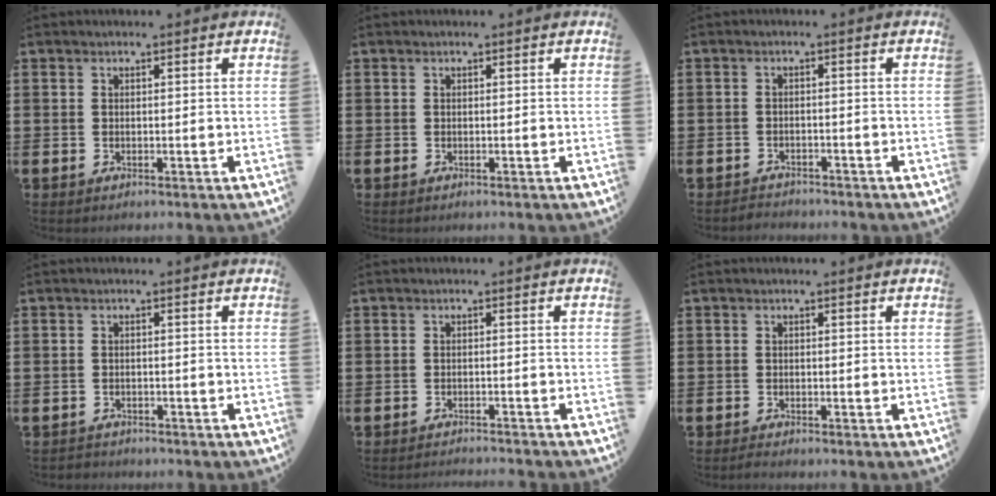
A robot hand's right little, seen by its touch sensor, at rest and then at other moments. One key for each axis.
{"total": 0.0}
{"total": 1.4, "fx": -1.4, "fy": 0.1, "fz": -0.3, "tx": 0.000, "ty": 0.005, "tz": -0.031}
{"total": 0.7, "fx": -0.7, "fy": 0.1, "fz": -0.1, "tx": 0.000, "ty": 0.001, "tz": -0.016}
{"total": 1.2, "fx": -1.1, "fy": -0.2, "fz": 0.0, "tx": -0.001, "ty": 0.002, "tz": -0.024}
{"total": 0.7, "fx": -0.6, "fy": 0.0, "fz": 0.3, "tx": -0.006, "ty": -0.002, "tz": -0.012}